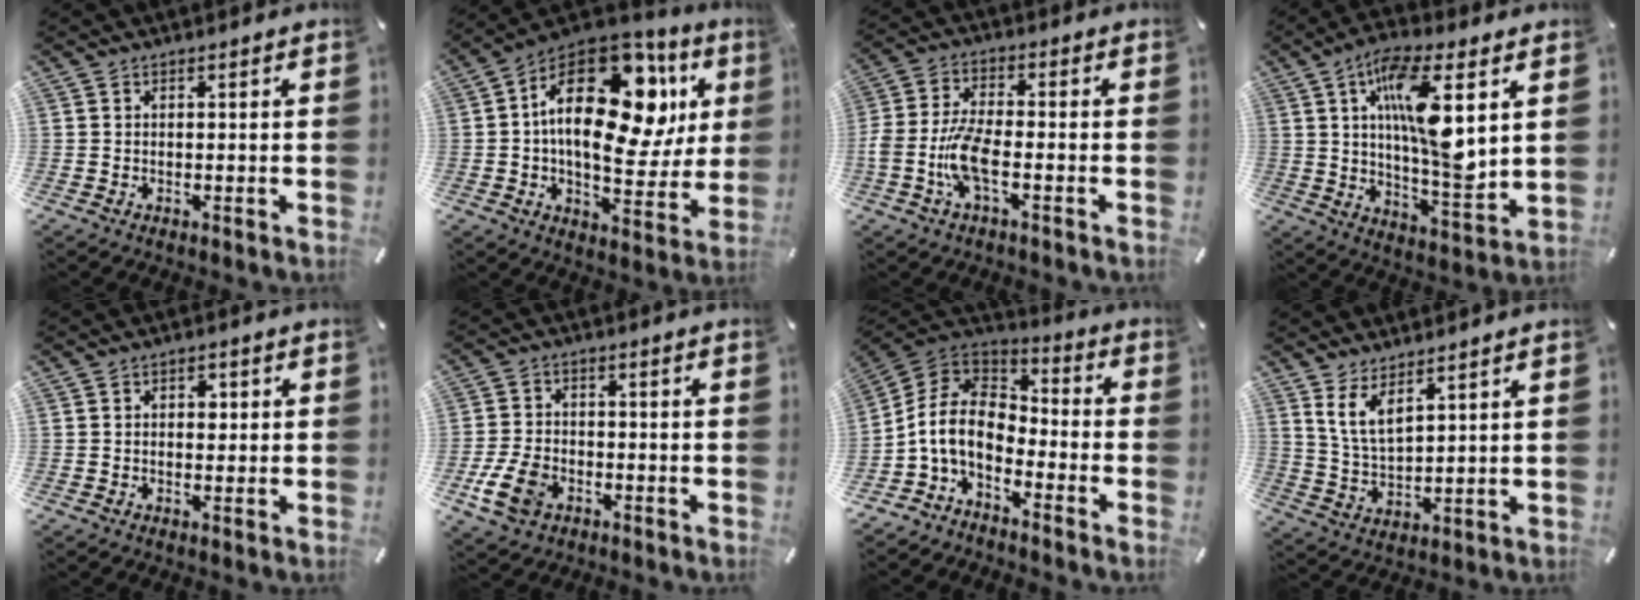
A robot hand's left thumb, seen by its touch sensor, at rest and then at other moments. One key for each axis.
{"total": 27.1, "fx": 7.1, "fy": 14.7, "fz": 21.7, "tx": -0.347, "ty": -0.036, "tz": 0.122}
{"total": 9.2, "fx": -3.2, "fy": 3.5, "fz": 7.8, "tx": -0.179, "ty": -0.008, "tz": -0.062}
{"total": 17.1, "fx": 4.8, "fy": 5.4, "fz": 15.5, "tx": -0.281, "ty": -0.020, "tz": 0.071}
{"total": 2.3, "fx": 0.3, "fy": 1.6, "fz": 1.7, "tx": -0.011, "ty": -0.002, "tz": -0.003}
{"total": 8.2, "fx": -3.3, "fy": 5.9, "fz": 4.6, "tx": -0.102, "ty": 0.007, "tz": -0.062}
{"total": 10.8, "fx": -4.9, "fy": 7.0, "fz": 6.5, "tx": -0.160, "ty": 0.016, "tz": -0.100}
{"total": 7.1, "fx": 5.2, "fy": 2.6, "fz": 4.2, "tx": -0.105, "ty": -0.021, "tz": 0.095}